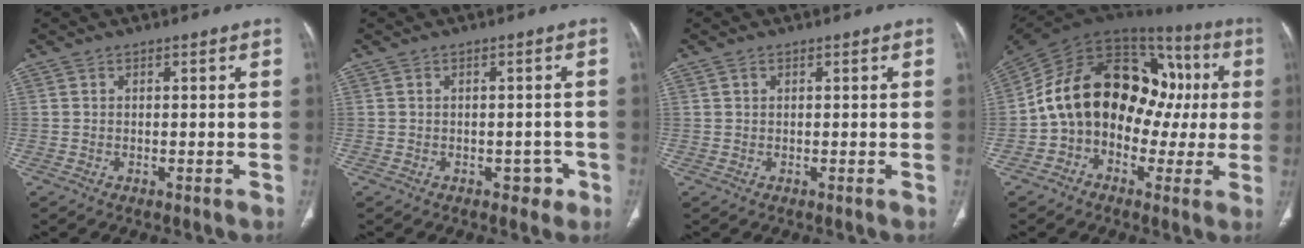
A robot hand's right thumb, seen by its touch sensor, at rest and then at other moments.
{"total": 2.8, "force": [-1.3, 2.1, 1.4], "torque": [0.005, 0.011, -0.013]}
{"total": 0.6, "force": [0.3, 0.5, 0.2], "torque": [0.000, 0.000, 0.006]}
{"total": 21.8, "force": [0.0, 15.4, 15.5], "torque": [-0.210, 0.067, -0.007]}